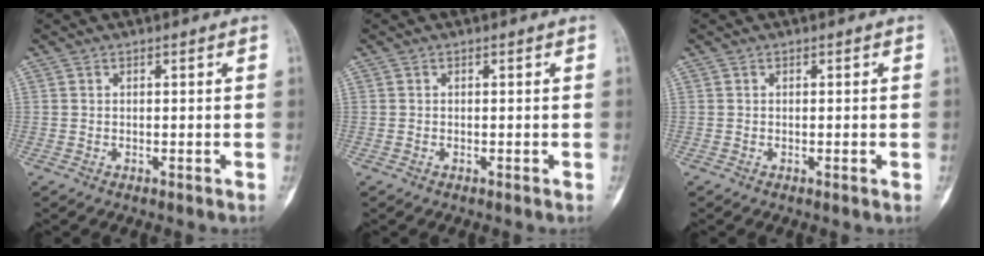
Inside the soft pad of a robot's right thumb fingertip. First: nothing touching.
{"total": 0.0}
{"total": 0.8, "force": [-0.2, 0.1, 0.7], "torque": [-0.007, -0.001, -0.001]}